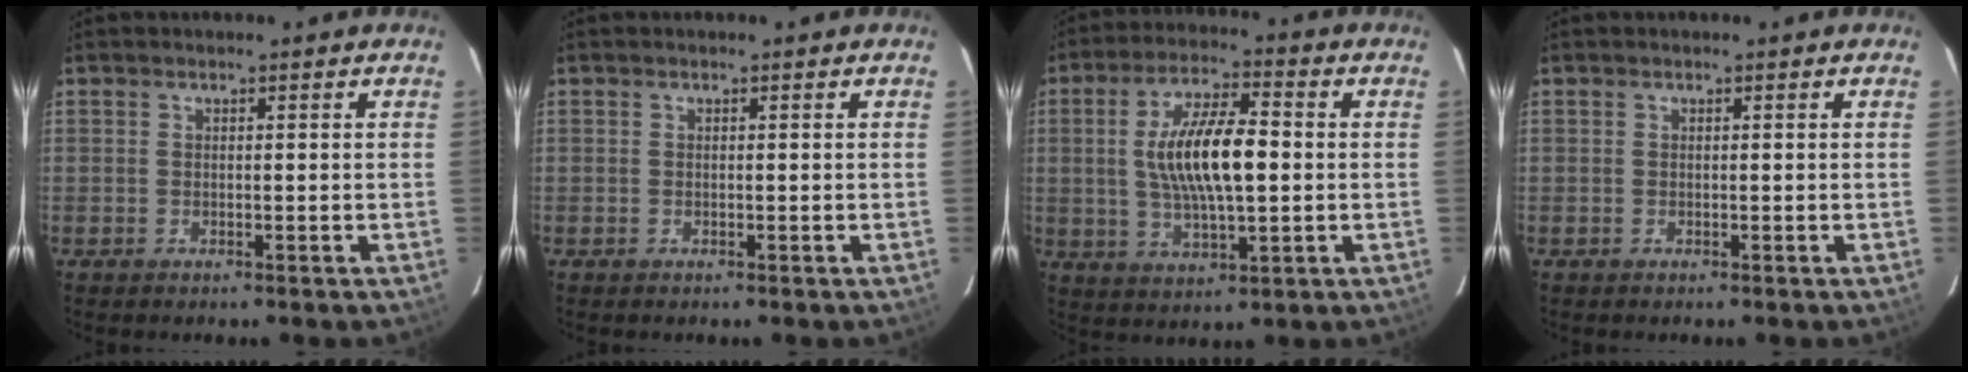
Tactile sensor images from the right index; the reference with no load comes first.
{"total": 0.0}
{"total": 13.4, "force": [0.6, 4.4, 12.6], "torque": [-0.236, 0.006, 0.017]}
{"total": 0.0}